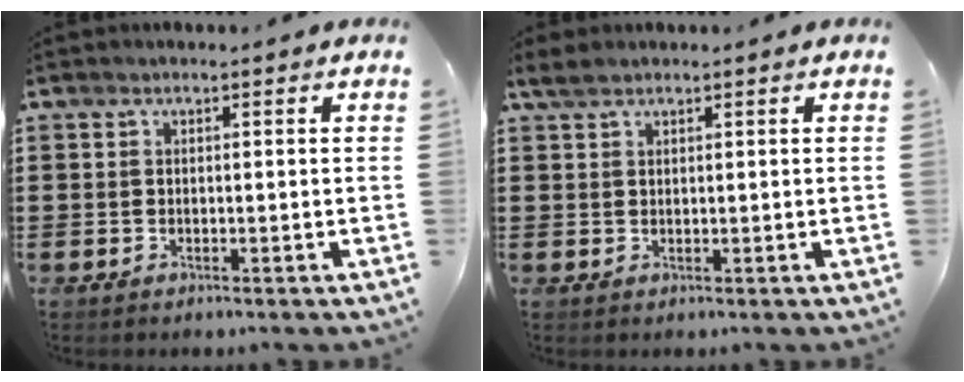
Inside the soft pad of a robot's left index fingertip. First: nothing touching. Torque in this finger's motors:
{"motor_torque": [0.28, -0.26, 0.07, 0.03]}